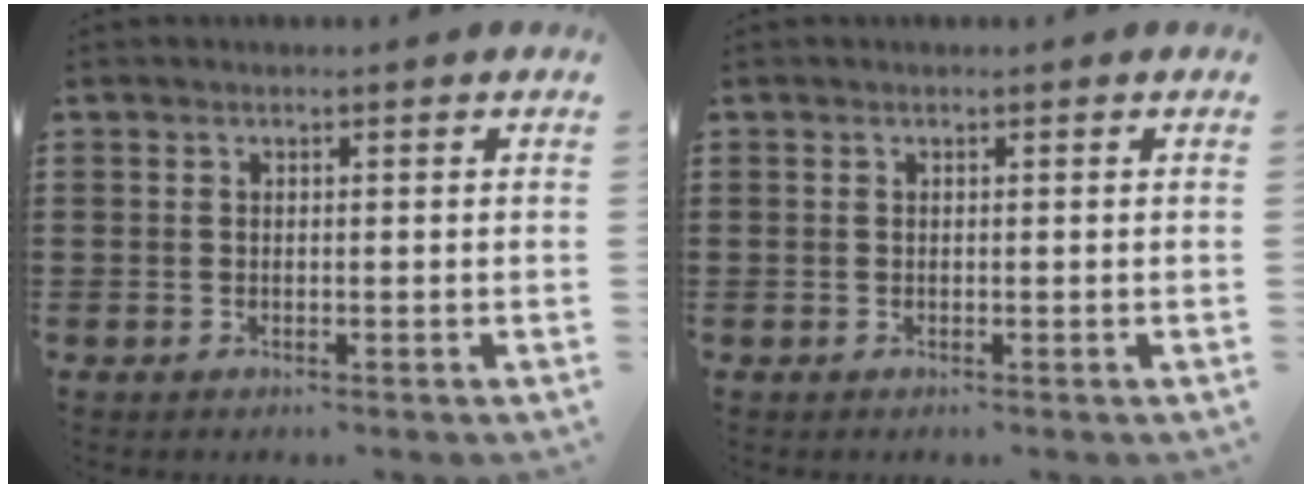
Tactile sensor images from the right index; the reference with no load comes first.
{"total": 0.0}